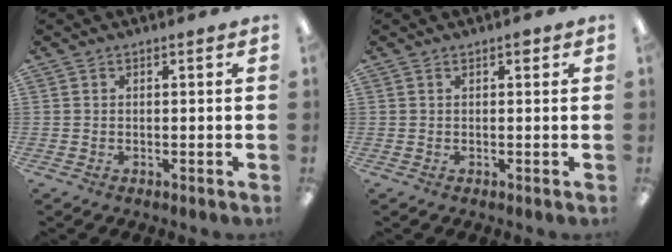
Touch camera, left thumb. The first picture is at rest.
{"total": 1.1, "force": [0.5, 0.6, 0.7], "torque": [-0.006, 0.001, 0.007]}